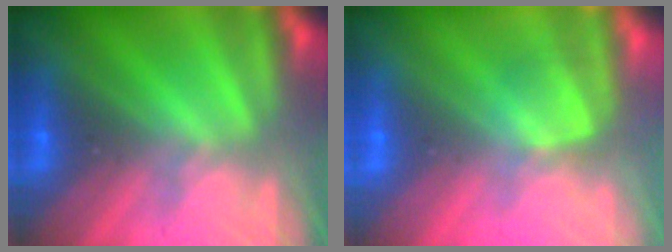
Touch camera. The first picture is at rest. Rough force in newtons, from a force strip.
{"total": 4.5}